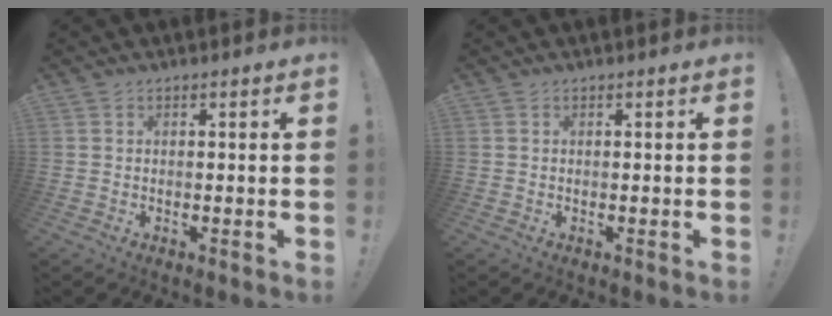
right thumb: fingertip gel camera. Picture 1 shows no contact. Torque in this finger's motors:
{"motor_torque": [0.01, 0.01, 0.13, -0.07, 0.00]}